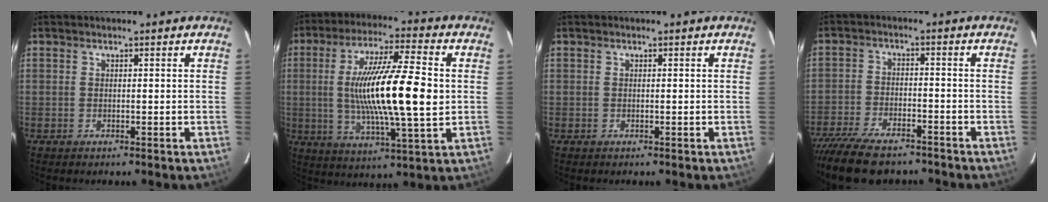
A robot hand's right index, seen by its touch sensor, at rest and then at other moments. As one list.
[{"total": 18.9, "force": [0.6, 2.8, 18.7], "torque": [-0.333, -0.002, 0.011]}, {"total": 0.0}, {"total": 13.9, "force": [-11.3, 4.9, 6.4], "torque": [-0.146, -0.022, -0.189]}]